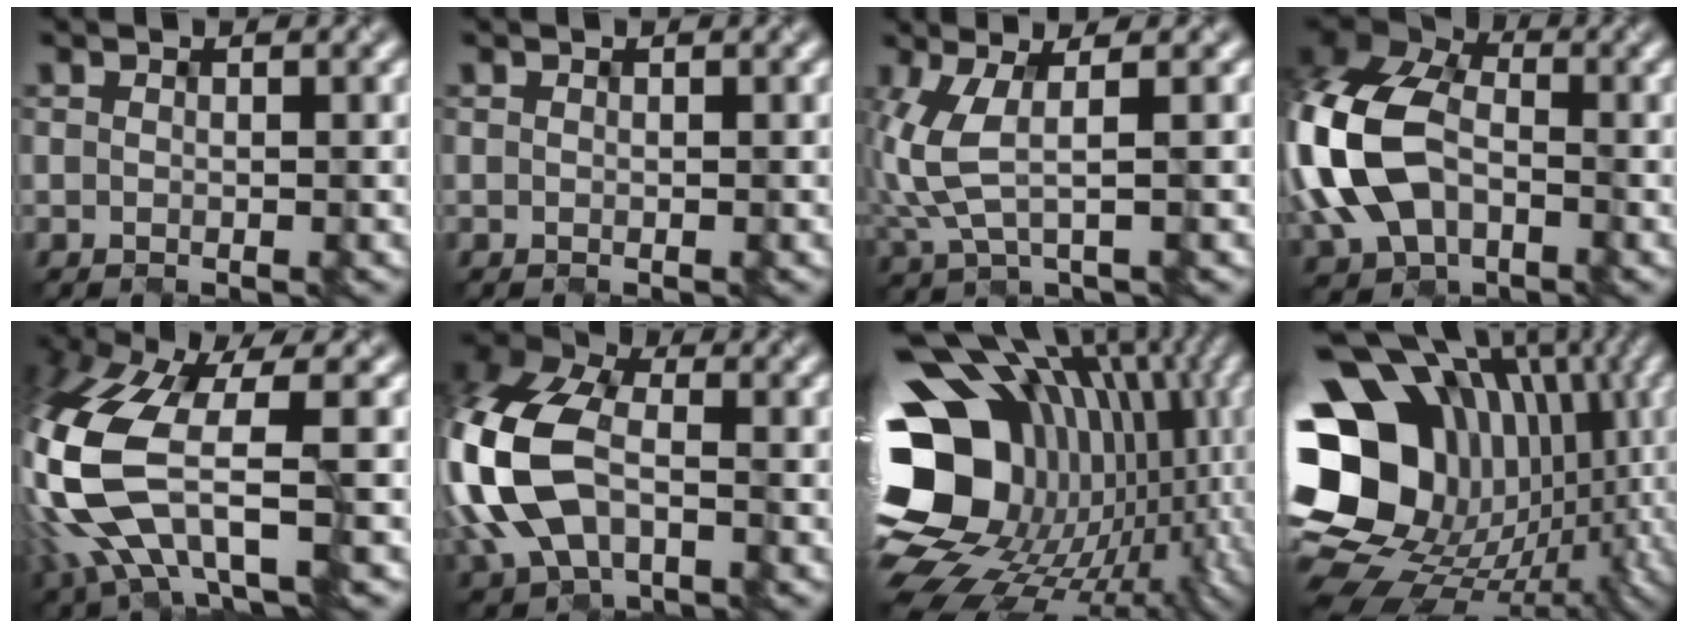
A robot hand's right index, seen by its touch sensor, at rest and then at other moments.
{"total": 0.0}
{"total": 4.6, "force": [0.0, 1.9, 4.2], "torque": [-0.117, -0.001, 0.005]}
{"total": 13.7, "force": [-1.7, 9.4, 9.8], "torque": [-0.246, -0.004, -0.054]}
{"total": 11.2, "force": [-1.9, 5.2, 9.8], "torque": [-0.224, -0.017, -0.038]}
{"total": 12.5, "force": [-1.2, 8.2, 9.4], "torque": [-0.242, -0.004, -0.035]}
{"total": 20.5, "force": [-2.2, 15.6, 13.1], "torque": [-0.274, -0.017, -0.017]}
{"total": 18.3, "force": [0.4, 15.1, 10.4], "torque": [-0.180, 0.012, 0.015]}